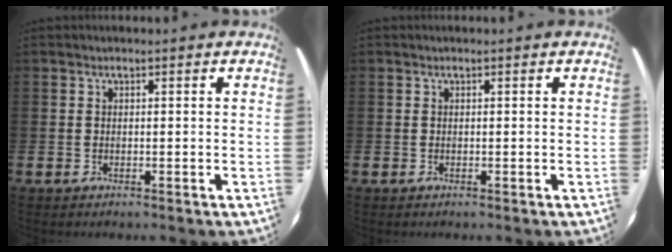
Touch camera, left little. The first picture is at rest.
{"total": 0.0}